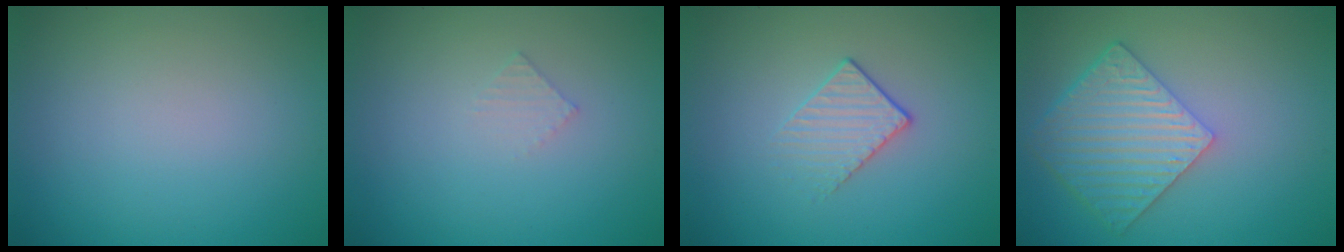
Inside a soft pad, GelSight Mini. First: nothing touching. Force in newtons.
{"total": 0.8, "press": 0.8, "slide": 0.1}
{"total": 1.6, "press": 1.1, "slide": 1.1}
{"total": 6.0, "press": 4.4, "slide": 4.1}